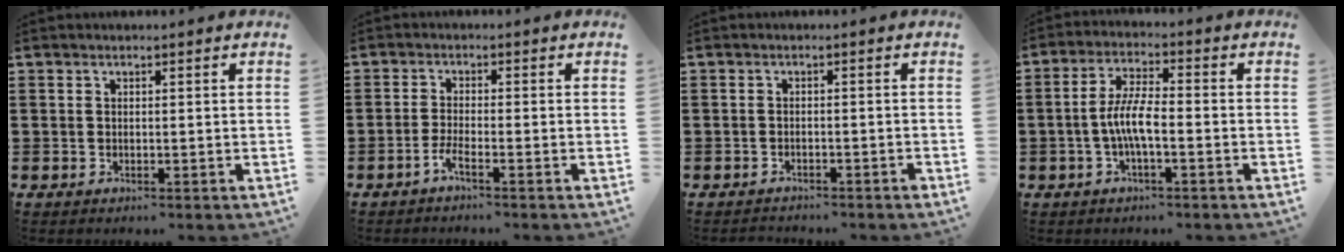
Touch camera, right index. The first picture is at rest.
{"total": 2.6, "force": [-1.9, -0.2, 1.7], "torque": [-0.046, -0.008, -0.040]}
{"total": 1.5, "force": [-1.5, 0.1, -0.1], "torque": [-0.004, 0.001, -0.032]}
{"total": 6.0, "force": [-1.6, 1.5, 5.6], "torque": [-0.125, -0.004, -0.038]}